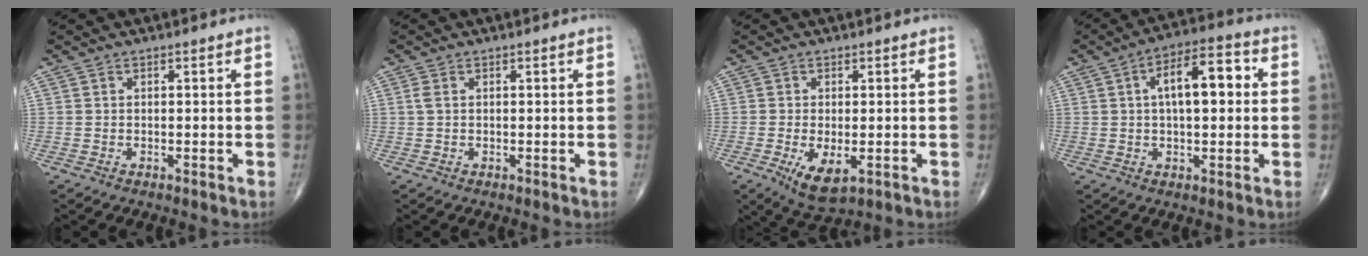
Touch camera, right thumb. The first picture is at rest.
{"total": 1.1, "force": [0.3, 0.6, 0.9], "torque": [-0.028, 0.007, 0.008]}
{"total": 6.4, "force": [-1.9, 2.9, 5.4], "torque": [-0.095, -0.015, -0.023]}
{"total": 11.2, "force": [1.8, 5.0, 9.9], "torque": [-0.146, 0.023, 0.021]}